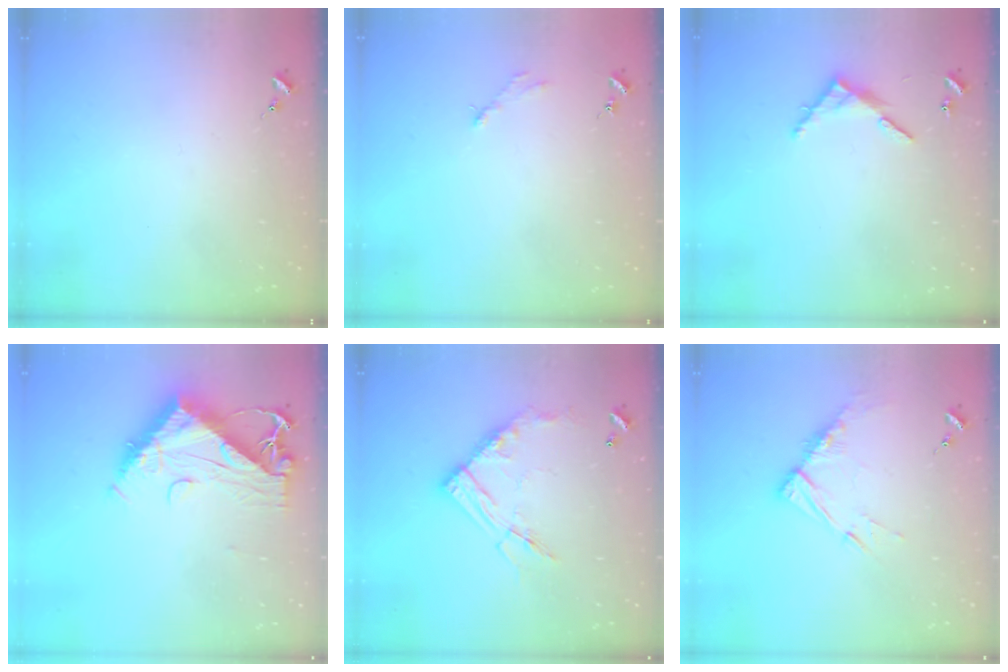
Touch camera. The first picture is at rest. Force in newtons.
{"total": 2.8, "press": 2.8, "slide": 0.4}
{"total": 6.9, "press": 6.9, "slide": 0.5}
{"total": 12.0, "press": 11.9, "slide": 1.4}
{"total": 15.2, "press": 15.1, "slide": 1.7}
{"total": 10.5, "press": 10.4, "slide": 1.0}